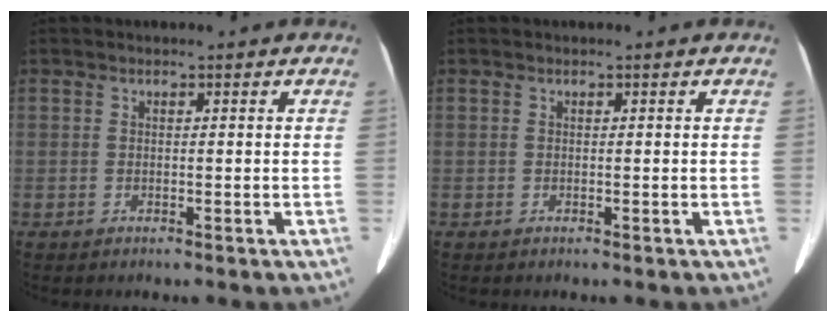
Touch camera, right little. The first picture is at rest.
{"total": 0.0}